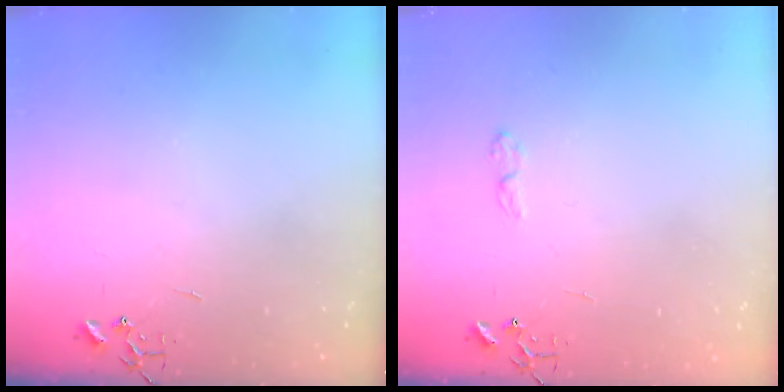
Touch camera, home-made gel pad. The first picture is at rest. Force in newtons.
{"total": 4.4, "press": 4.3, "slide": 0.7}